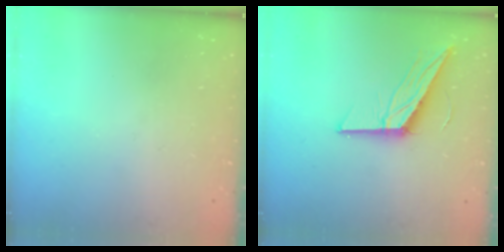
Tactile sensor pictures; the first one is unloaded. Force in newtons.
{"total": 13.3, "press": 13.3, "slide": 0.7}